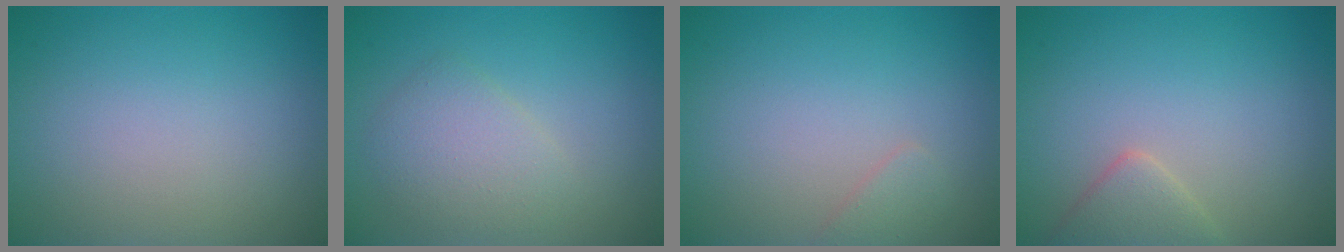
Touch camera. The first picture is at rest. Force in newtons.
{"total": 2.8, "press": 2.8, "slide": 0.2}
{"total": 0.9, "press": 0.9, "slide": 0.1}
{"total": 2.3, "press": 2.3, "slide": 0.1}